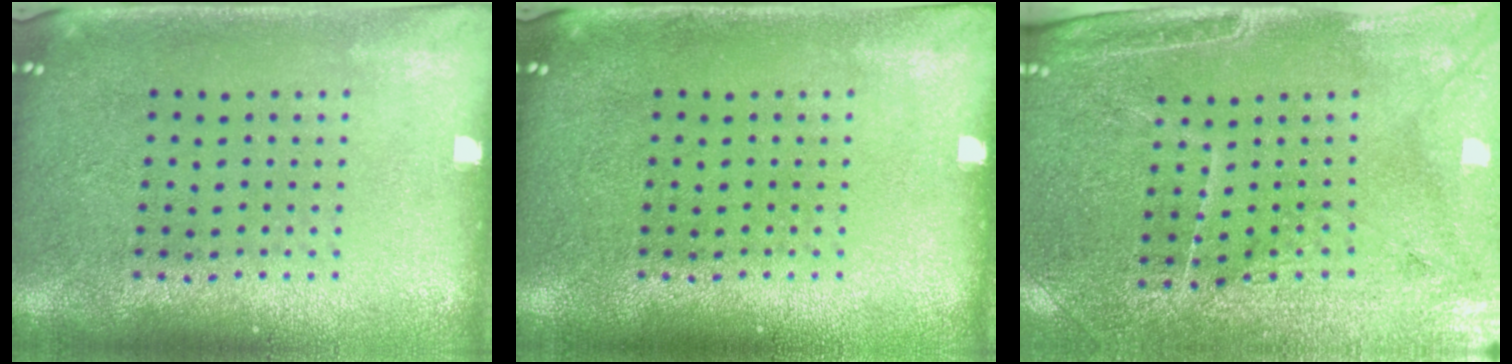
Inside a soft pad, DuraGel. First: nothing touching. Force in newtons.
{"total": 0.0}
{"total": 3.2, "press": 3.1, "slide": 0.9}